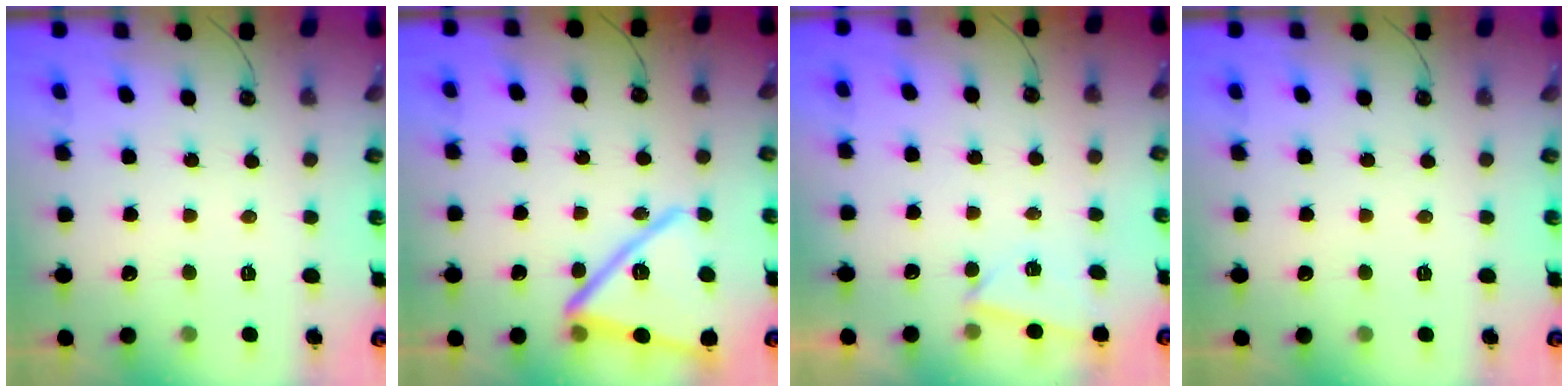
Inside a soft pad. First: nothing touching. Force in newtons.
{"total": 20.2, "press": 20.1, "slide": 1.6}
{"total": 3.7, "press": 2.8, "slide": 2.4}
{"total": 0.0}